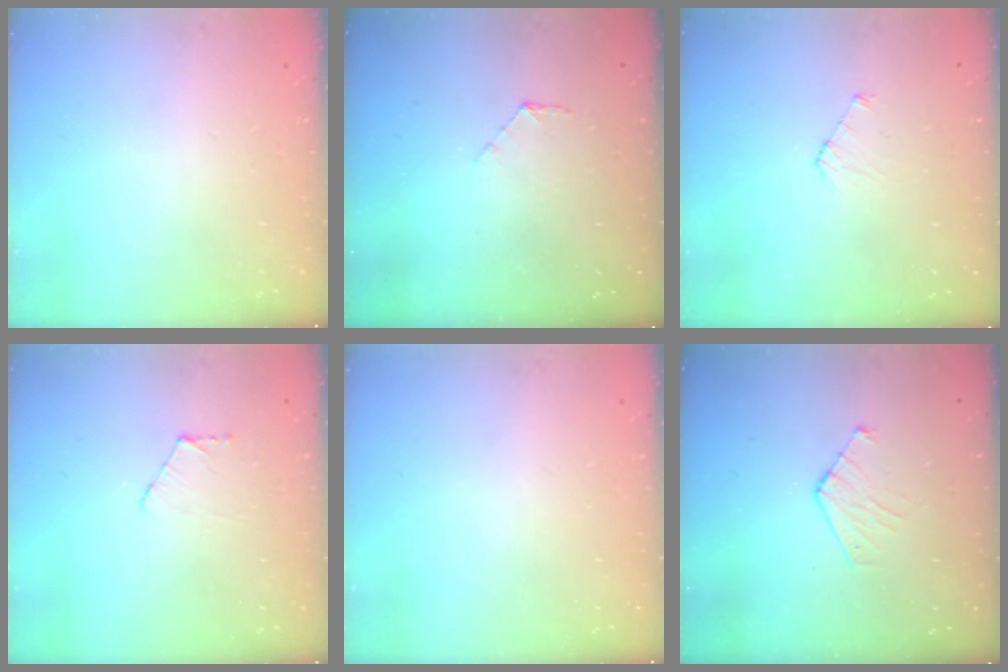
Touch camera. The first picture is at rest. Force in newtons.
{"total": 4.4, "press": 4.4, "slide": 0.4}
{"total": 3.6, "press": 3.6, "slide": 0.2}
{"total": 3.3, "press": 3.3, "slide": 0.3}
{"total": 0.0}
{"total": 5.9, "press": 5.8, "slide": 0.6}